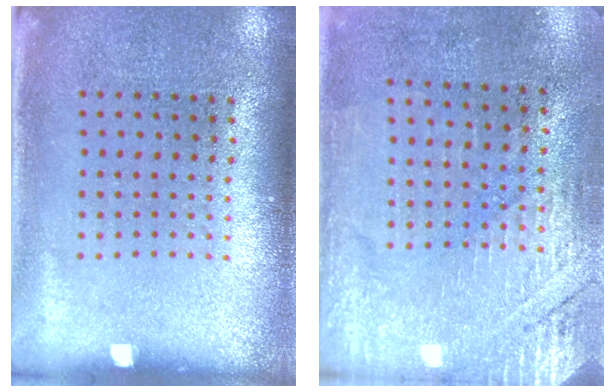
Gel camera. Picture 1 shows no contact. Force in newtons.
{"total": 2.7, "press": 2.4, "slide": 1.3}